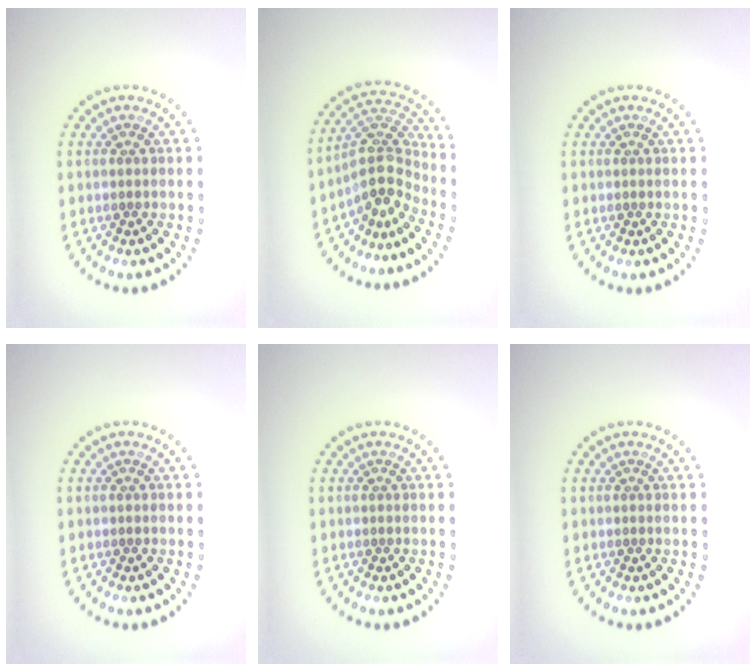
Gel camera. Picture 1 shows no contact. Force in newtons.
{"total": 4.2, "press": 3.2, "slide": 2.7}
{"total": 0.0}
{"total": 0.0}
{"total": 0.0}
{"total": 0.0}